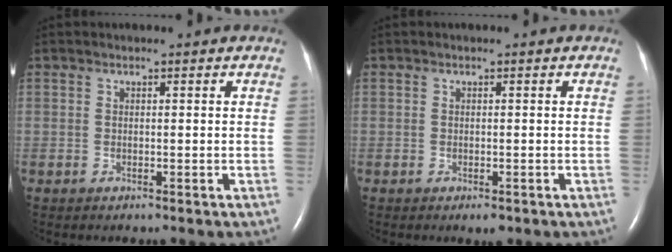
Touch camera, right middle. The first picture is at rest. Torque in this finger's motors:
{"motor_torque": [0.31, -0.16, -0.01, 0.00]}